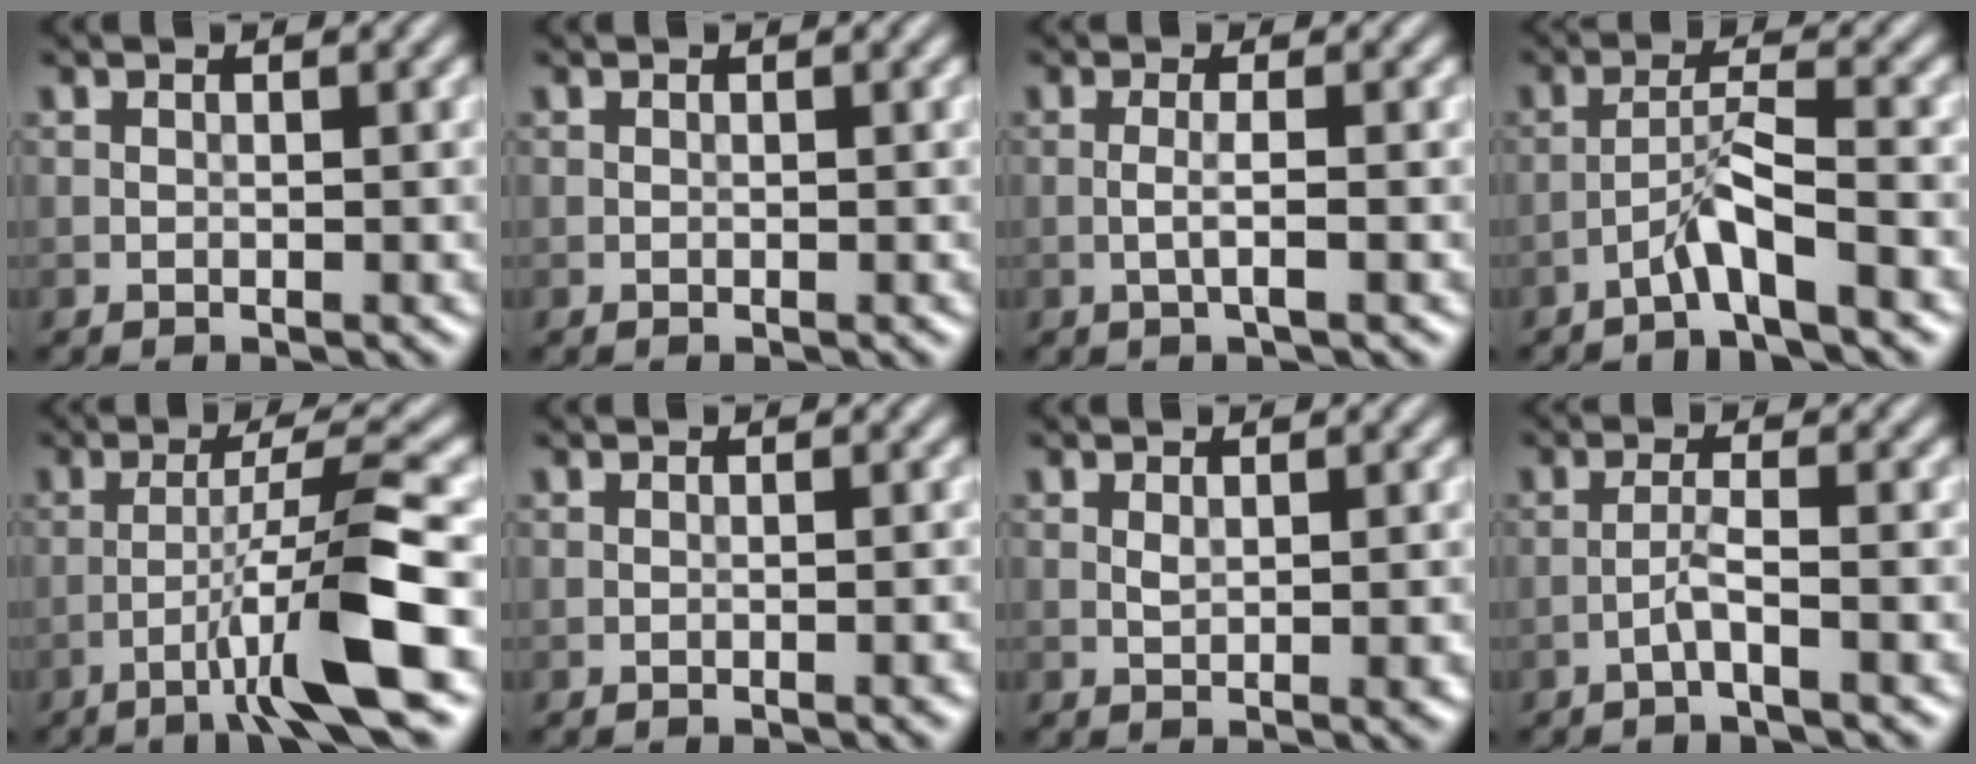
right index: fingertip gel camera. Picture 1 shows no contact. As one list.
[{"total": 0.0}, {"total": 1.6, "force": [-0.3, 0.2, 1.6], "torque": [-0.030, 0.001, -0.010]}, {"total": 3.0, "force": [-2.0, -0.1, 2.3], "torque": [-0.045, 0.016, -0.043]}, {"total": 7.1, "force": [-3.1, 0.1, 6.4], "torque": [-0.104, 0.020, -0.059]}, {"total": 1.2, "force": [-0.4, 0.3, 1.1], "torque": [-0.012, 0.000, -0.008]}, {"total": 1.5, "force": [0.1, 0.5, 1.4], "torque": [-0.024, 0.000, 0.003]}, {"total": 2.0, "force": [-1.1, 0.0, 1.7], "torque": [-0.032, 0.010, -0.027]}]